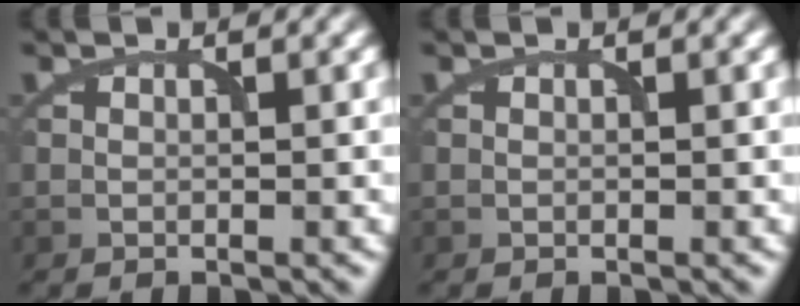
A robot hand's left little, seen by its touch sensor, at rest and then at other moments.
{"total": 0.0}